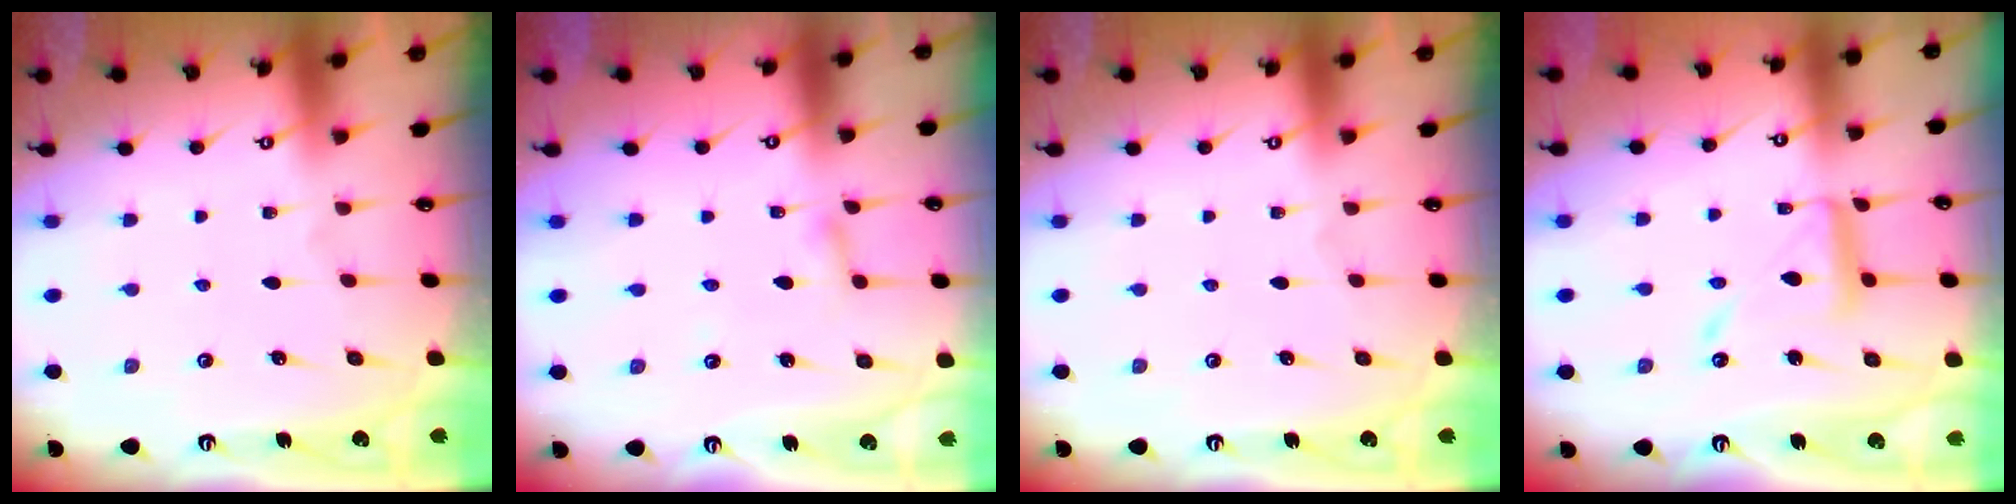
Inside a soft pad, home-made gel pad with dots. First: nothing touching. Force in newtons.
{"total": 1.8, "press": 1.7, "slide": 0.2}
{"total": 0.0}
{"total": 12.6, "press": 12.6, "slide": 1.0}